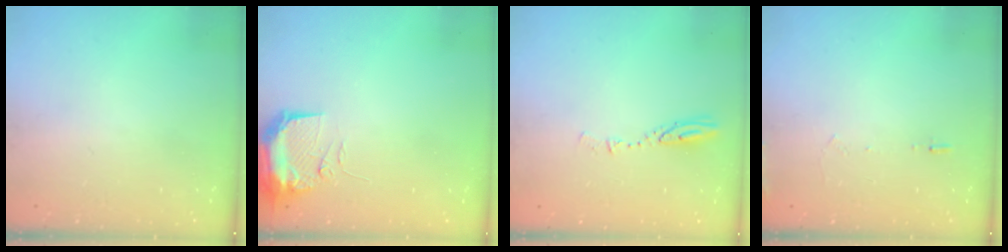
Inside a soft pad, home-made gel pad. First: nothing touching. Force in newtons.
{"total": 10.0, "press": 9.9, "slide": 1.6}
{"total": 4.0, "press": 4.0, "slide": 0.3}
{"total": 6.4, "press": 6.2, "slide": 1.5}